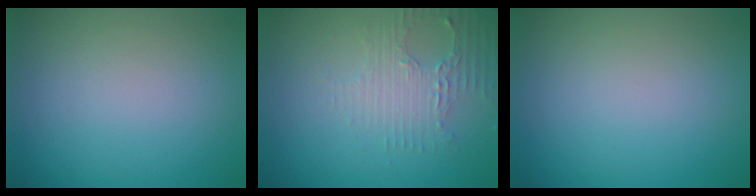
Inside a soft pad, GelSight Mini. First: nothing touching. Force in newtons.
{"total": 3.5, "press": 2.6, "slide": 2.3}
{"total": 0.0}